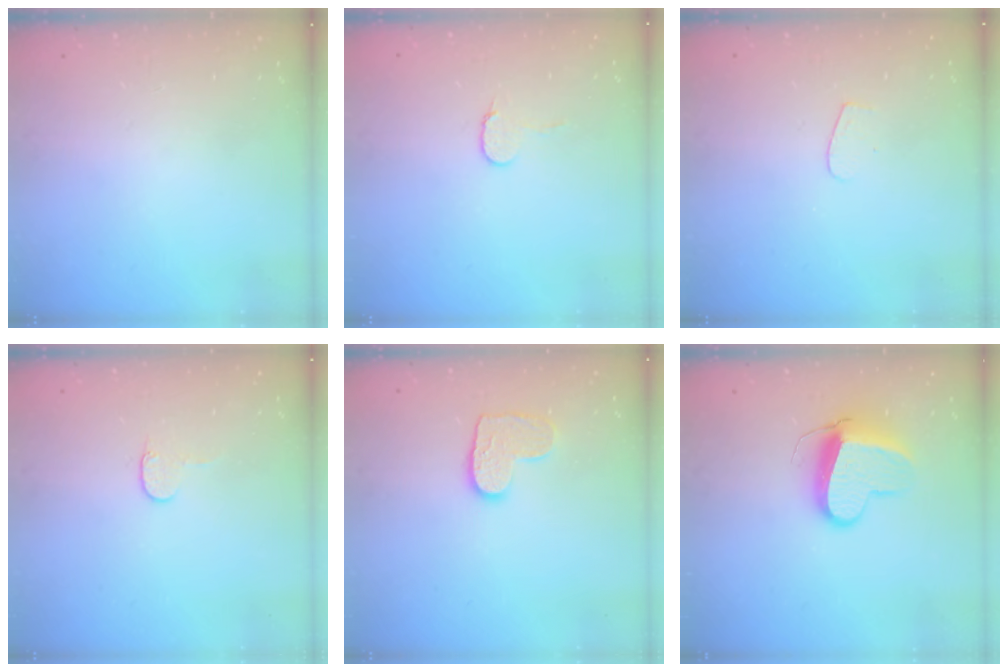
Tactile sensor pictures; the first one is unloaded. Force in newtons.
{"total": 5.9, "press": 5.9, "slide": 0.5}
{"total": 4.0, "press": 4.0, "slide": 0.4}
{"total": 4.0, "press": 4.0, "slide": 0.4}
{"total": 8.9, "press": 8.9, "slide": 0.4}
{"total": 10.9, "press": 10.8, "slide": 1.3}